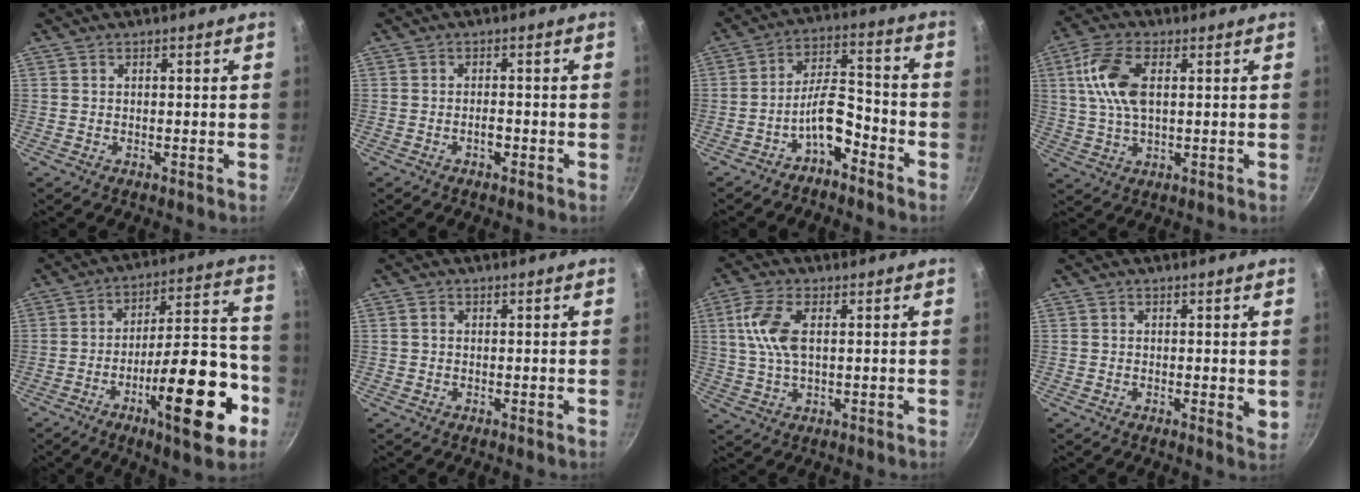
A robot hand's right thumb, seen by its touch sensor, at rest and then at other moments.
{"total": 2.0, "force": [-1.0, 0.9, 1.4], "torque": [-0.016, 0.013, -0.018]}
{"total": 8.4, "force": [-4.9, 3.7, 5.8], "torque": [-0.084, 0.057, -0.086]}
{"total": 10.3, "force": [2.2, 5.3, 8.5], "torque": [-0.171, 0.012, 0.036]}
{"total": 21.4, "force": [-8.6, 6.4, 18.5], "torque": [-0.236, 0.052, -0.131]}
{"total": 0.9, "force": [0.0, 0.7, 0.5], "torque": [-0.009, 0.005, 0.000]}
{"total": 8.1, "force": [1.7, 3.8, 6.9], "torque": [-0.144, 0.009, 0.030]}
{"total": 2.4, "force": [0.1, 1.0, 2.2], "torque": [-0.028, -0.007, -0.001]}